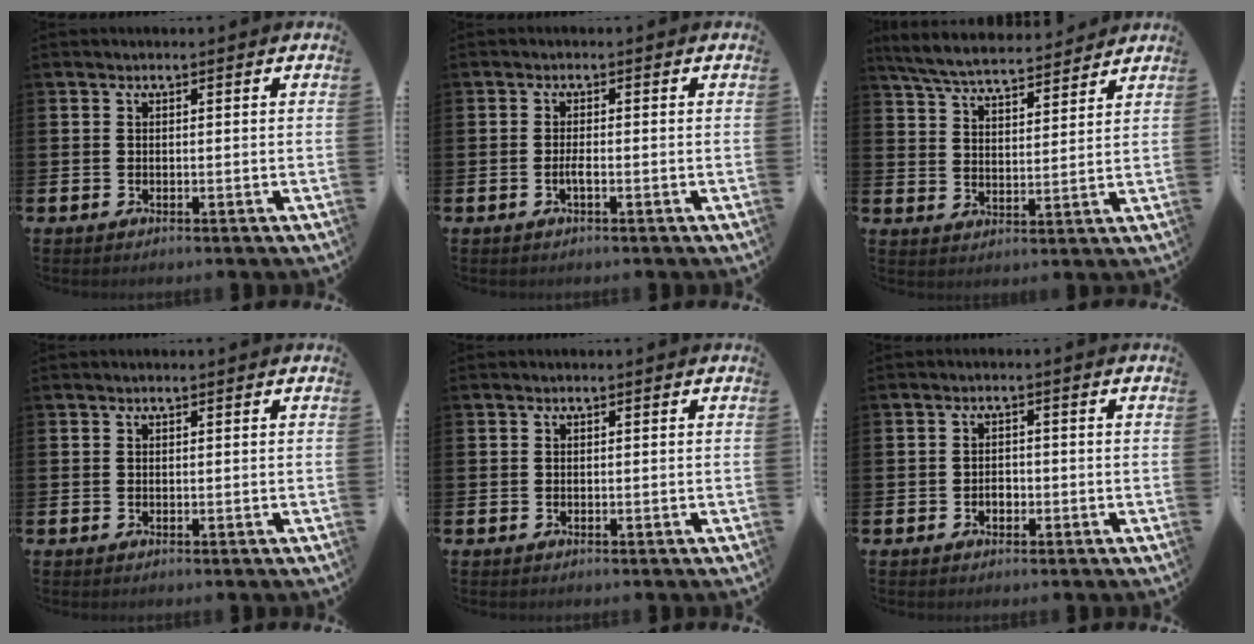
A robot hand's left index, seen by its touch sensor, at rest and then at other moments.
{"total": 1.3, "force": [-0.5, 0.2, 1.1], "torque": [-0.029, 0.002, -0.008]}
{"total": 6.5, "force": [6.2, 1.0, 1.6], "torque": [-0.060, -0.032, 0.110]}
{"total": 0.0}
{"total": 0.0}
{"total": 1.7, "force": [-0.6, 1.3, 0.9], "torque": [-0.011, 0.001, -0.016]}